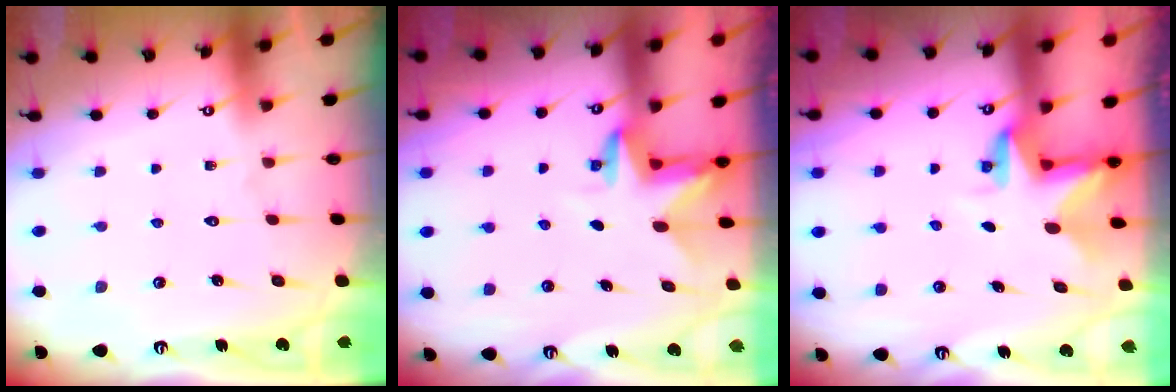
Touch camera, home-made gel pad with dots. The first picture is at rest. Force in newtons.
{"total": 3.3, "press": 3.3, "slide": 0.1}
{"total": 3.0, "press": 3.0, "slide": 0.2}